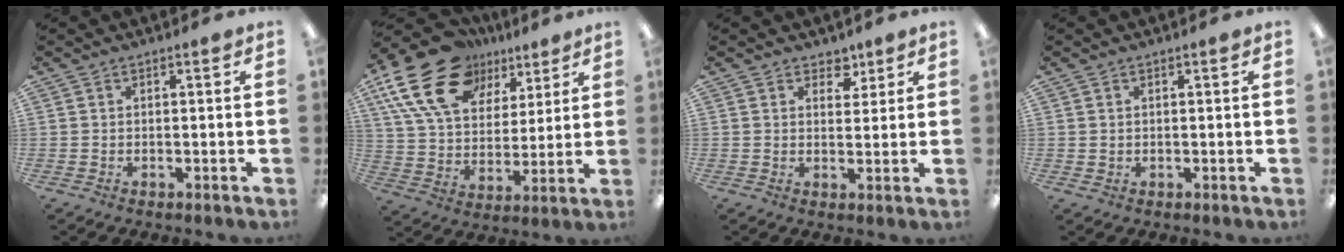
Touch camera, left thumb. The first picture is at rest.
{"total": 21.6, "force": [12.0, 13.4, 12.0], "torque": [-0.230, -0.044, 0.221]}
{"total": 4.2, "force": [2.9, 2.9, 1.0], "torque": [-0.007, -0.015, 0.050]}
{"total": 0.8, "force": [0.5, 0.6, 0.1], "torque": [-0.003, 0.003, 0.008]}